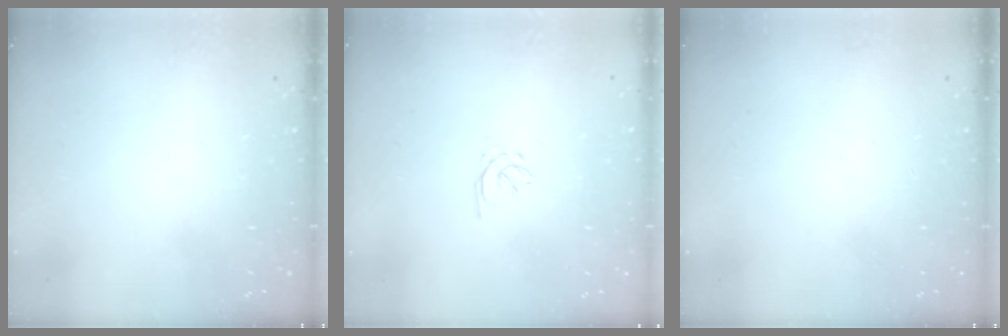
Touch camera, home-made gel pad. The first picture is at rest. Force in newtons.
{"total": 1.7, "press": 1.6, "slide": 0.5}
{"total": 0.0}